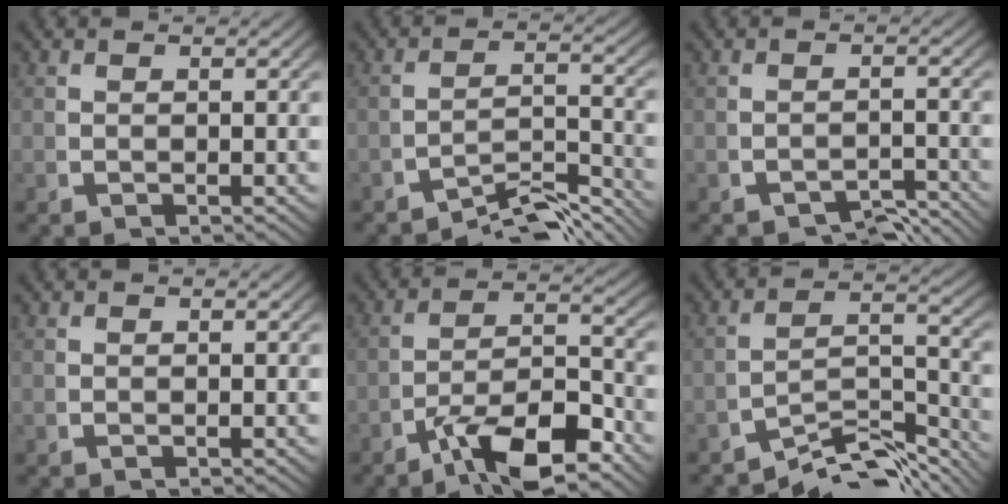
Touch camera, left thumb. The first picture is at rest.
{"total": 6.9, "force": [-5.2, 2.5, 3.7], "torque": [-0.051, -0.025, -0.073]}
{"total": 3.8, "force": [-3.5, 1.0, 1.3], "torque": [-0.007, -0.009, -0.052]}
{"total": 0.0}
{"total": 7.4, "force": [-3.5, 3.0, 5.9], "torque": [-0.105, -0.022, -0.048]}
{"total": 8.2, "force": [-5.8, 3.3, 4.8], "torque": [-0.073, -0.023, -0.082]}